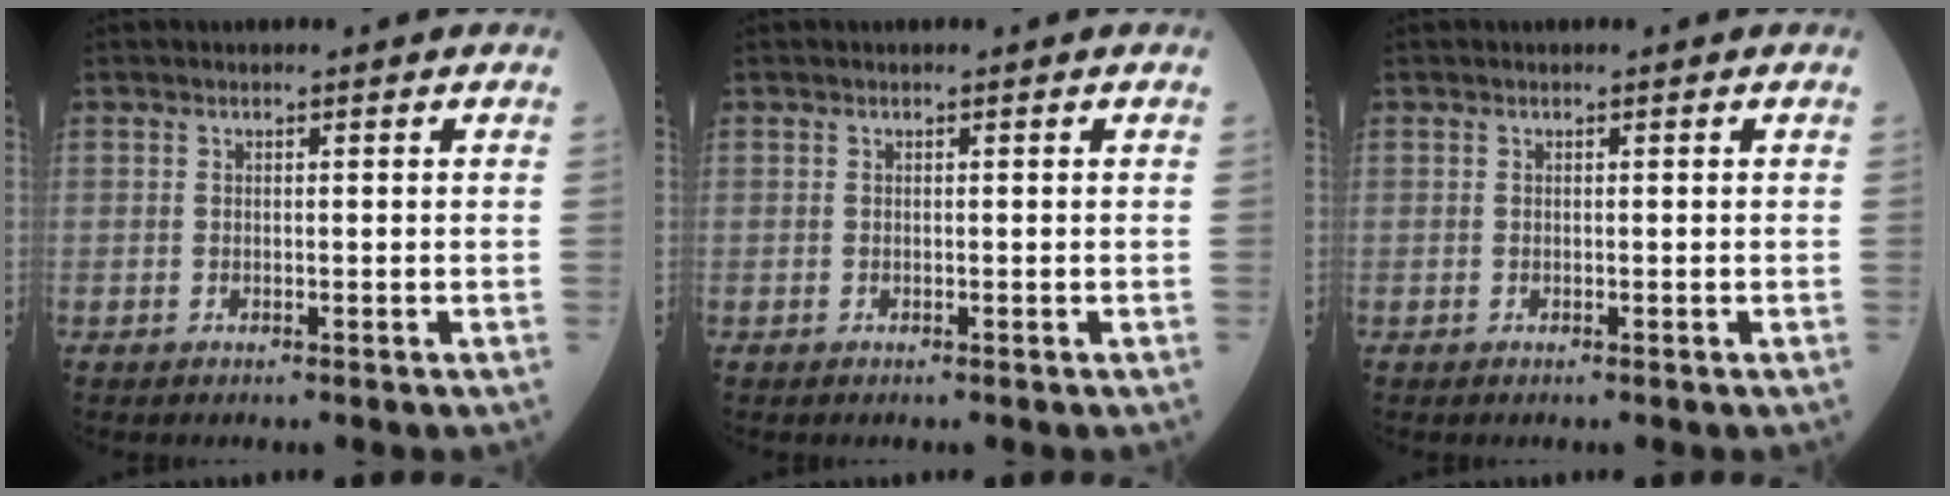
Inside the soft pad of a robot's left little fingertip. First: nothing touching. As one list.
[{"total": 0.0}, {"total": 0.0}]